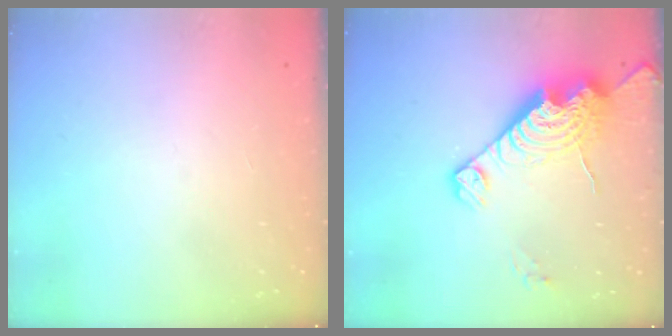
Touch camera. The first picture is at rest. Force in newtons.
{"total": 16.8, "press": 16.7, "slide": 1.4}